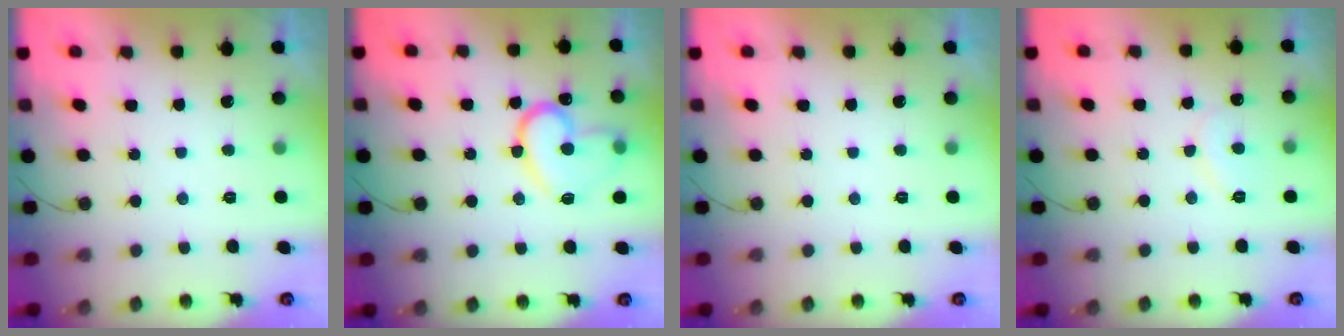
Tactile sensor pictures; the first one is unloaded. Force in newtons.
{"total": 15.9, "press": 15.9, "slide": 1.3}
{"total": 0.0}
{"total": 6.8, "press": 6.8, "slide": 0.3}